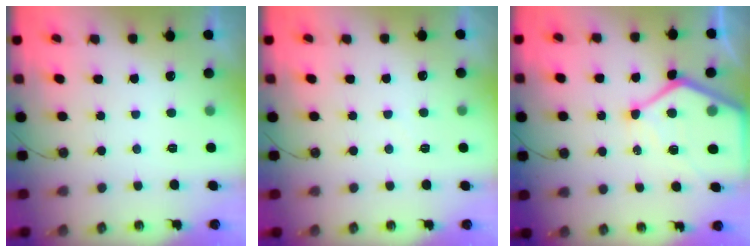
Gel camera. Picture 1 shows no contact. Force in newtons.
{"total": 4.3, "press": 4.2, "slide": 0.4}
{"total": 15.7, "press": 15.6, "slide": 1.7}